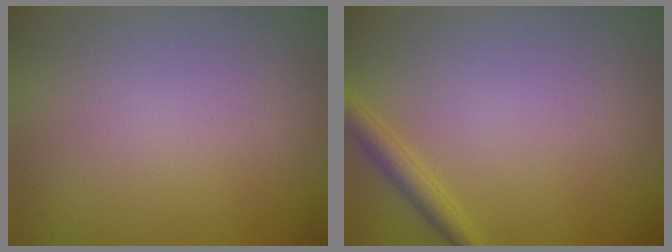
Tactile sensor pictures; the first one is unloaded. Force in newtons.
{"total": 1.8, "press": 1.7, "slide": 0.1}